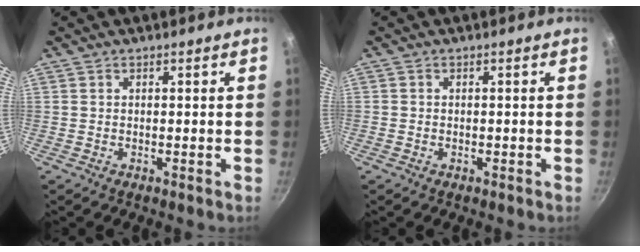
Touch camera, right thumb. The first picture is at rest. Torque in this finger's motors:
{"motor_torque": [2.03, 0.15, 0.14, -1.42, 0.02]}